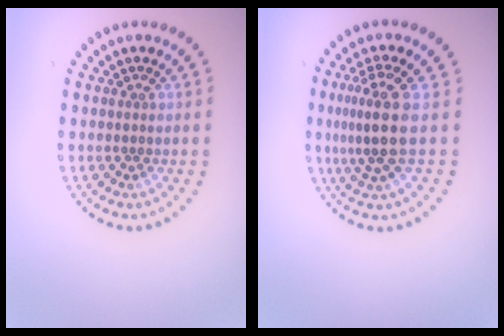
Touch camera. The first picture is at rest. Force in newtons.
{"total": 3.9, "press": 3.0, "slide": 2.4}